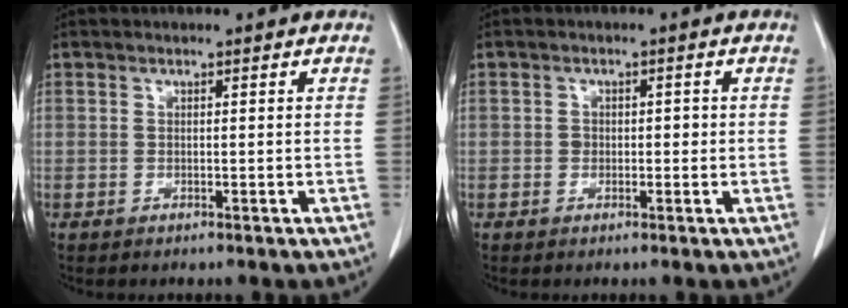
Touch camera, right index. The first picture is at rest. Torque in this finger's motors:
{"motor_torque": [0.12, -0.05, 0.00, 0.02]}